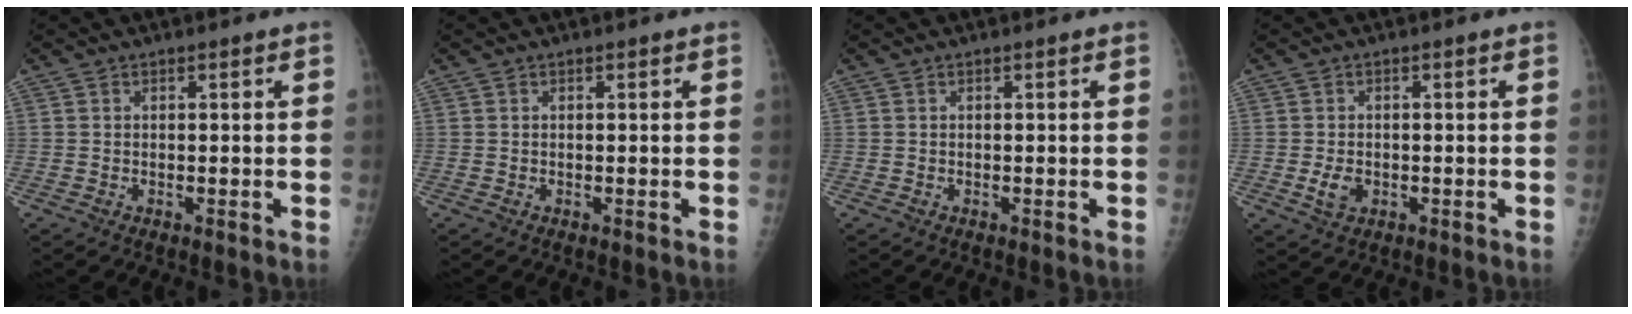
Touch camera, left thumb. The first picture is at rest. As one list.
[{"total": 0.0}, {"total": 0.0}, {"total": 3.1, "force": [-0.7, 2.2, 2.1], "torque": [-0.036, -0.001, -0.009]}]